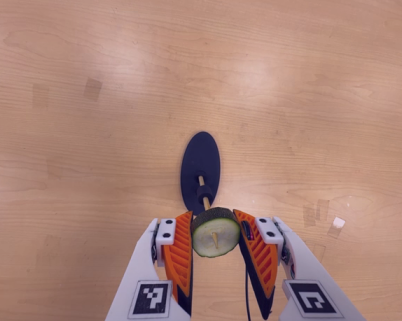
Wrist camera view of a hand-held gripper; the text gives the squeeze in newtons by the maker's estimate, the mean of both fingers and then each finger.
{"total": 10.3, "left": 9.9, "right": 10.8}